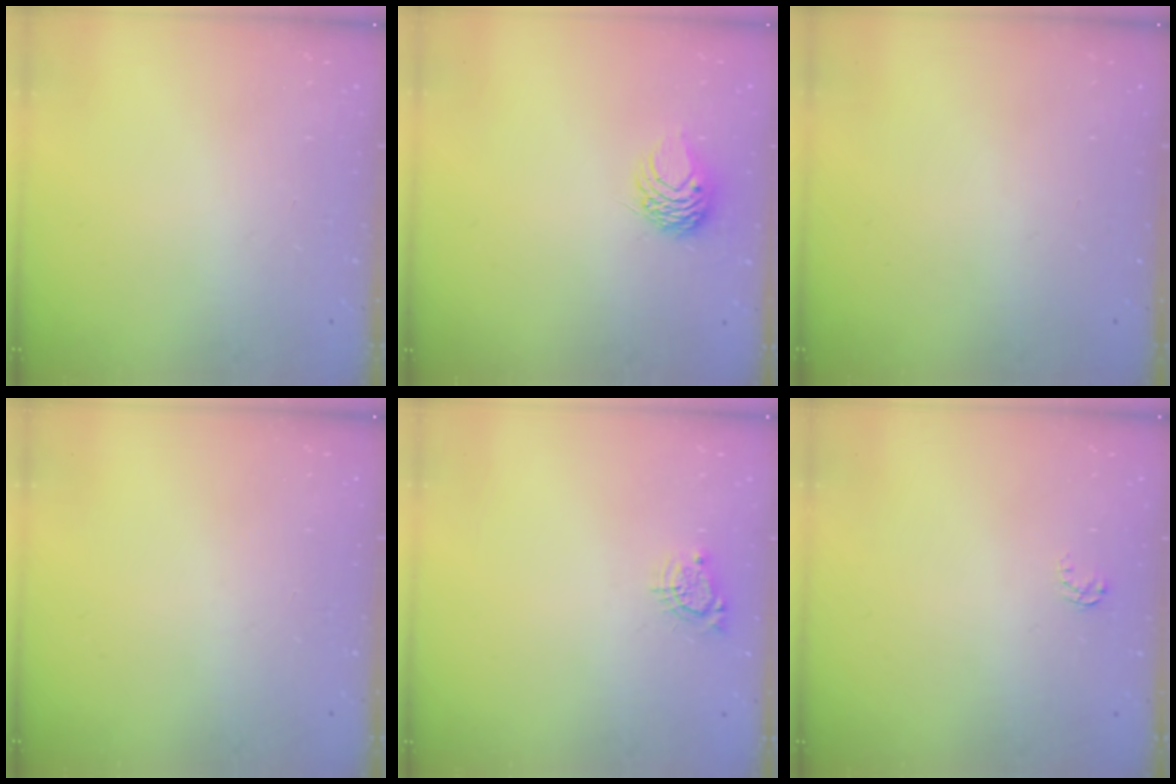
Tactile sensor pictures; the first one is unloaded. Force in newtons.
{"total": 5.4, "press": 5.4, "slide": 0.5}
{"total": 0.0}
{"total": 0.0}
{"total": 4.0, "press": 4.0, "slide": 0.4}
{"total": 2.6, "press": 2.6, "slide": 0.4}